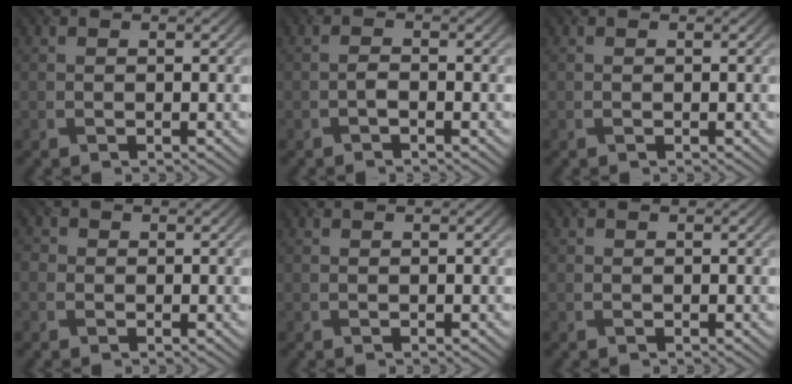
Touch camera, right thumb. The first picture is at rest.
{"total": 1.0, "force": [-0.7, 0.2, 0.7], "torque": [-0.015, 0.003, -0.014]}
{"total": 0.0}
{"total": 1.4, "force": [0.0, 1.3, 0.4], "torque": [-0.010, 0.001, -0.007]}
{"total": 0.0}
{"total": 0.0}